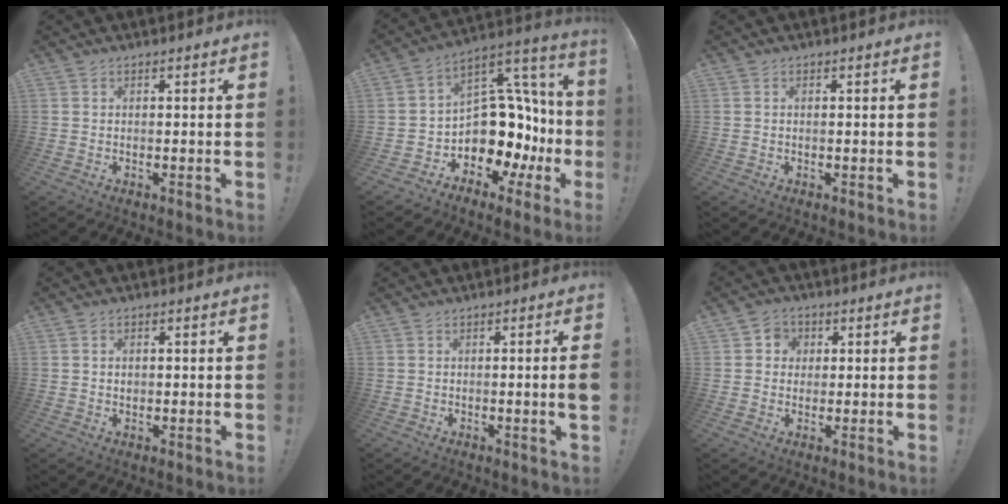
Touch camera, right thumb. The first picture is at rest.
{"total": 13.6, "force": [-1.7, 10.6, 8.4], "torque": [-0.104, -0.024, 0.003]}
{"total": 0.0}
{"total": 1.2, "force": [0.1, 1.0, 0.6], "torque": [-0.009, 0.003, -0.001]}
{"total": 3.1, "force": [-0.1, -0.4, 3.1], "torque": [-0.051, -0.007, -0.003]}
{"total": 4.7, "force": [0.4, 4.5, 1.1], "torque": [-0.015, 0.004, 0.006]}